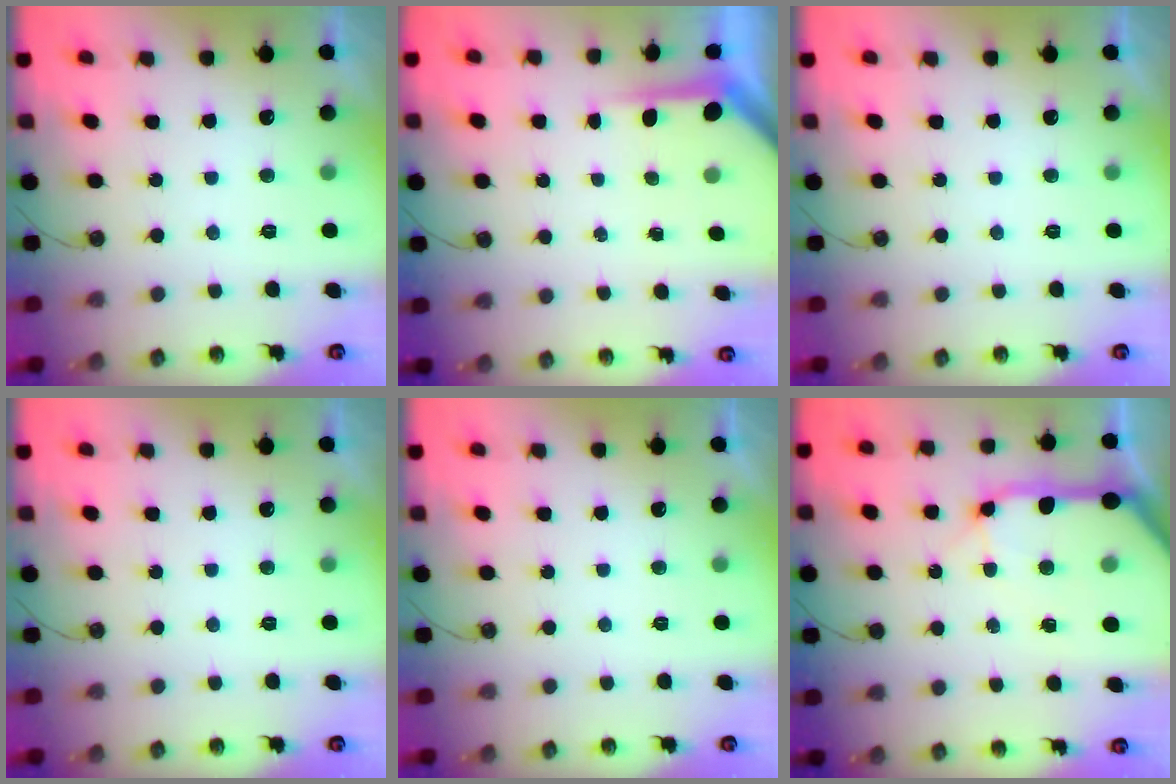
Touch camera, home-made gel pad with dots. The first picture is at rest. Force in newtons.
{"total": 3.9, "press": 3.8, "slide": 0.4}
{"total": 0.0}
{"total": 0.0}
{"total": 0.0}
{"total": 19.7, "press": 19.5, "slide": 3.2}